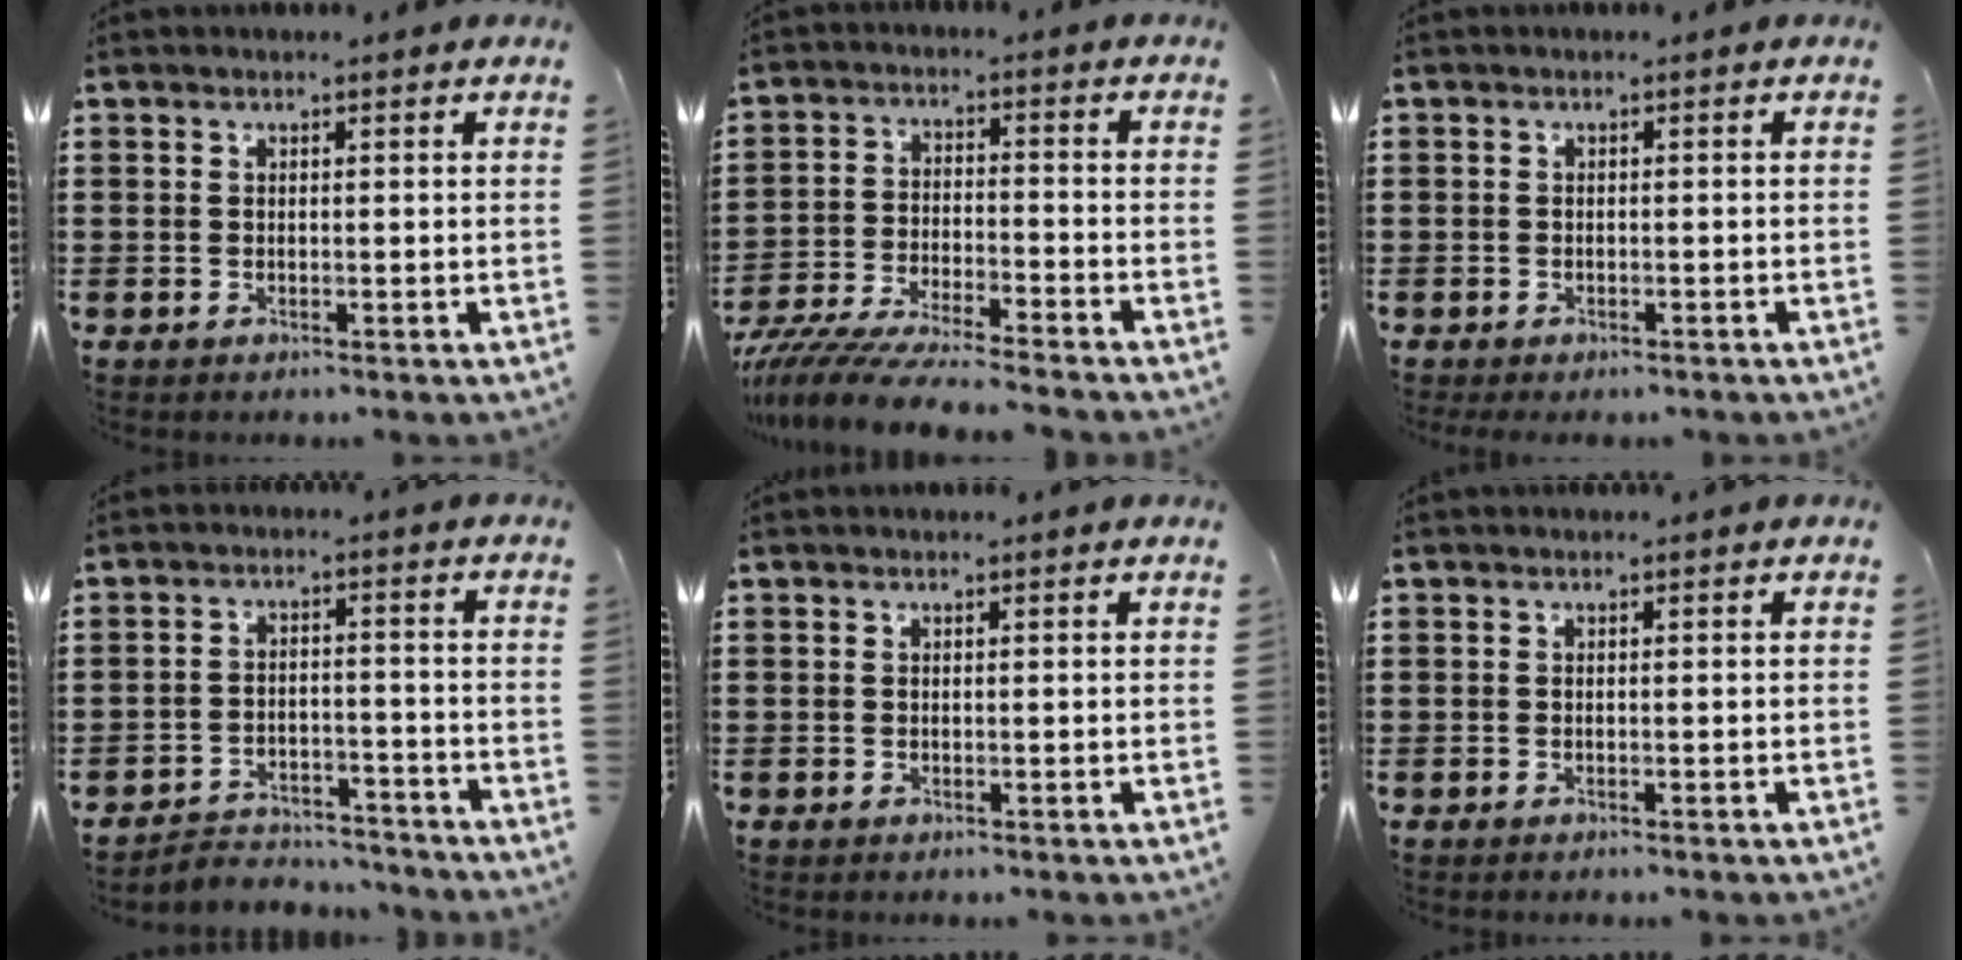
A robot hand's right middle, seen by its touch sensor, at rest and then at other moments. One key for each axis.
{"total": 7.3, "fx": -7.0, "fy": -0.1, "fz": 2.0, "tx": -0.051, "ty": -0.008, "tz": -0.140}
{"total": 0.8, "fx": -0.7, "fy": 0.4, "fz": 0.1, "tx": -0.003, "ty": -0.001, "tz": -0.015}
{"total": 3.8, "fx": -3.8, "fy": 0.6, "fz": 0.2, "tx": -0.010, "ty": 0.004, "tz": -0.080}
{"total": 0.0}
{"total": 0.0}